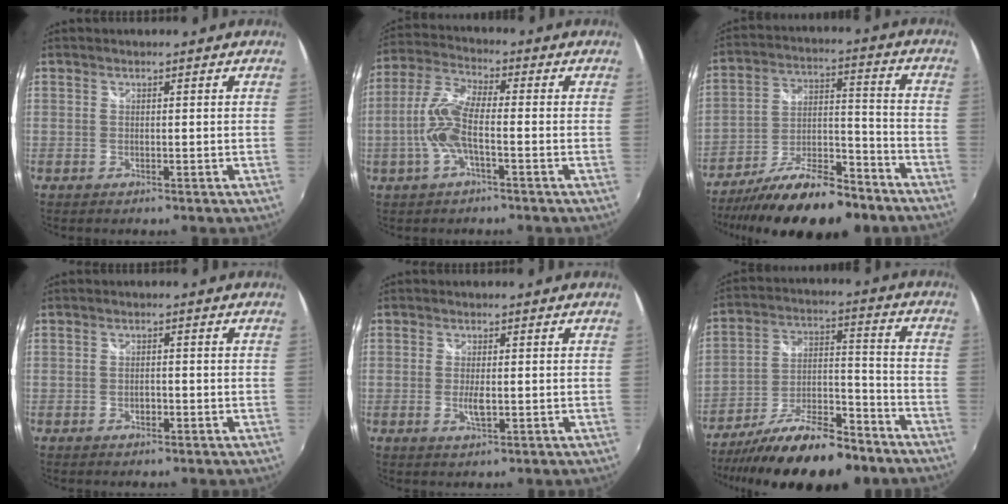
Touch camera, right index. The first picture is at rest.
{"total": 9.1, "force": [-2.4, 2.4, 8.4], "torque": [-0.190, 0.006, -0.049]}
{"total": 20.7, "force": [-15.4, 6.2, 12.3], "torque": [-0.229, -0.022, -0.244]}
{"total": 1.6, "force": [-0.8, 0.9, 1.0], "torque": [-0.020, 0.001, -0.014]}
{"total": 2.9, "force": [-0.5, 0.9, 2.7], "torque": [-0.052, -0.007, -0.009]}
{"total": 21.4, "force": [-15.9, 6.3, 12.8], "torque": [-0.236, -0.023, -0.253]}